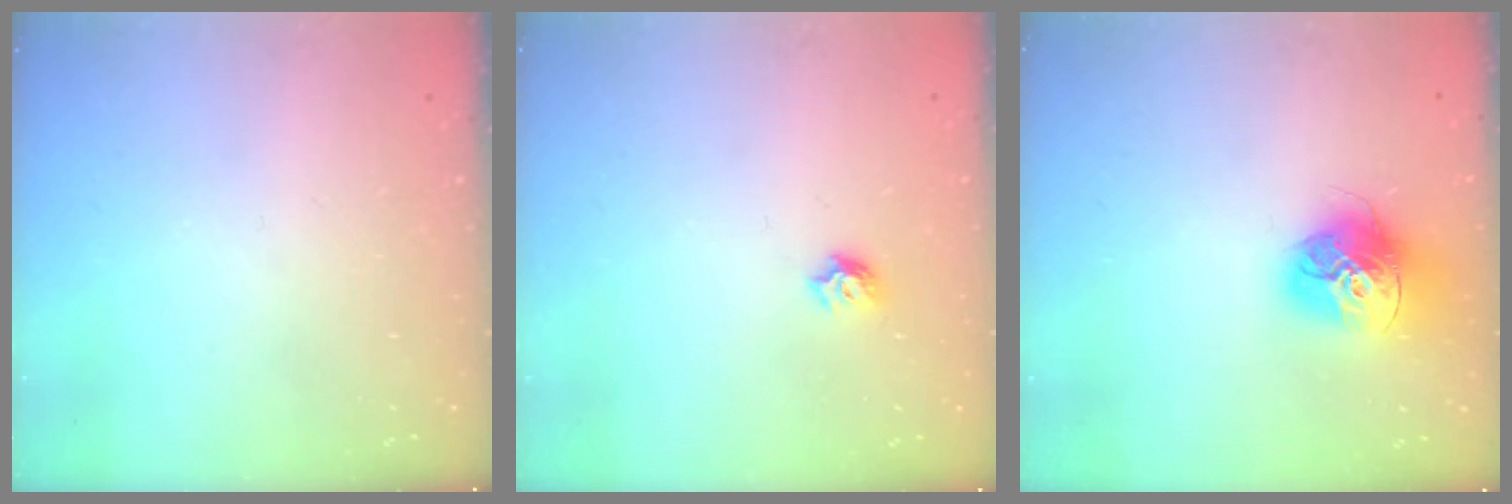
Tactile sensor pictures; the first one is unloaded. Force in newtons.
{"total": 5.1, "press": 5.1, "slide": 0.6}
{"total": 15.9, "press": 15.8, "slide": 1.7}